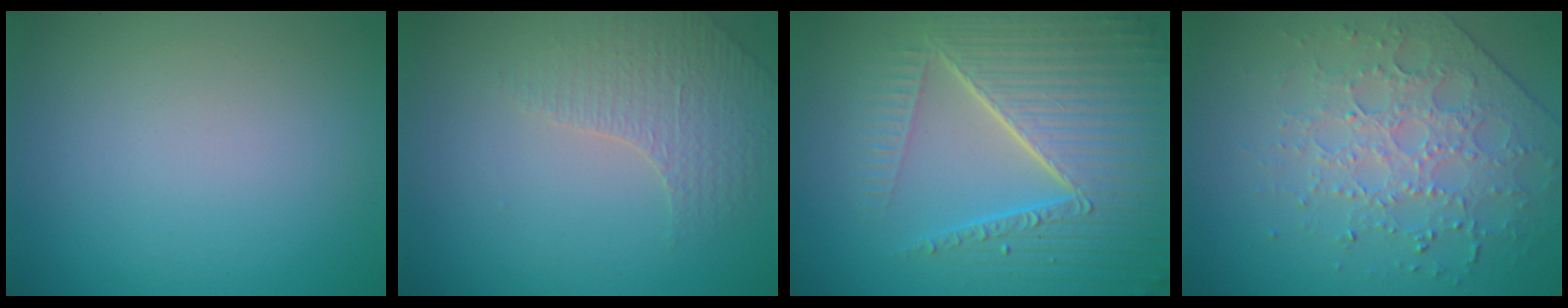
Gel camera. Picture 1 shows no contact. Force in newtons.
{"total": 1.8, "press": 1.6, "slide": 0.8}
{"total": 8.7, "press": 6.1, "slide": 6.2}
{"total": 3.8, "press": 3.7, "slide": 0.7}